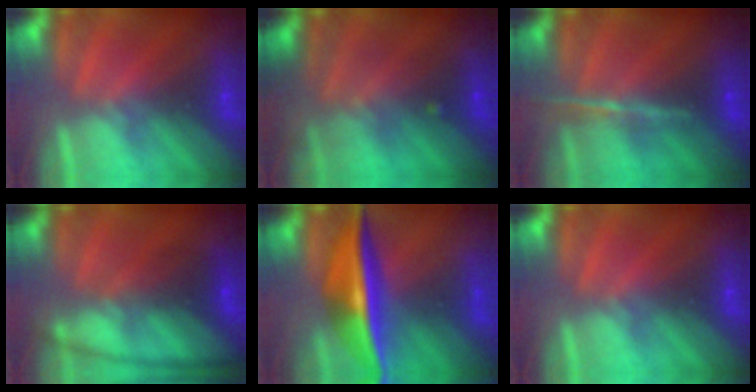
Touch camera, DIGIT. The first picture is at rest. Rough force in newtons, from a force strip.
{"total": 7.8}
{"total": 7.9}
{"total": 5.8}
{"total": 7.7}
{"total": 0.0}